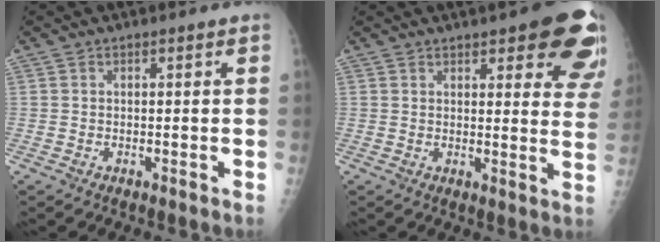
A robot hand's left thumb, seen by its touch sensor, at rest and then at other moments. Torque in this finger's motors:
{"motor_torque": [1.31, 1.26, 1.04, -0.48, 0.01]}